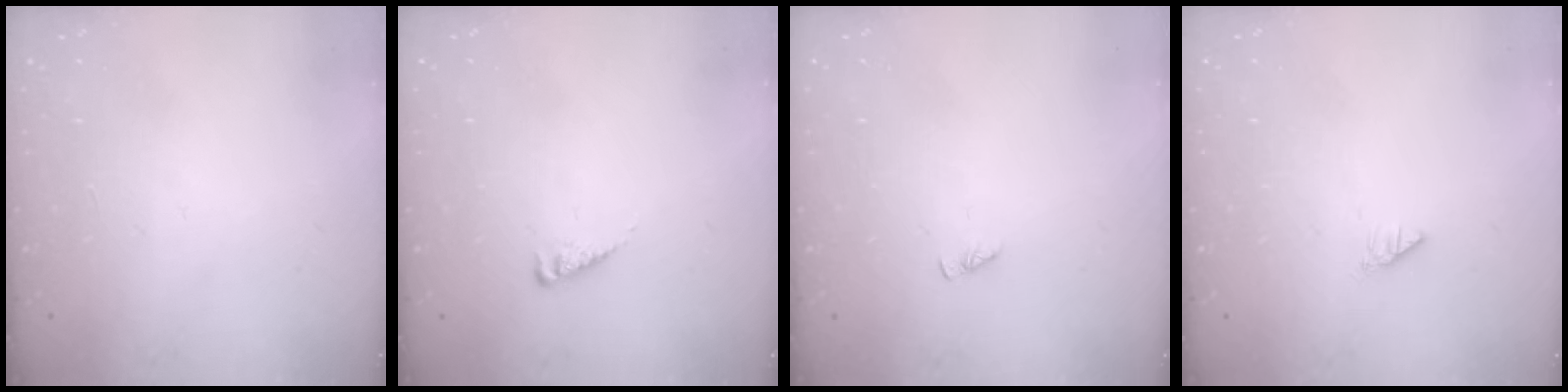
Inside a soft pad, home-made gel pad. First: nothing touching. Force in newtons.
{"total": 2.6, "press": 2.6, "slide": 0.5}
{"total": 0.8, "press": 0.8, "slide": 0.1}
{"total": 0.0}